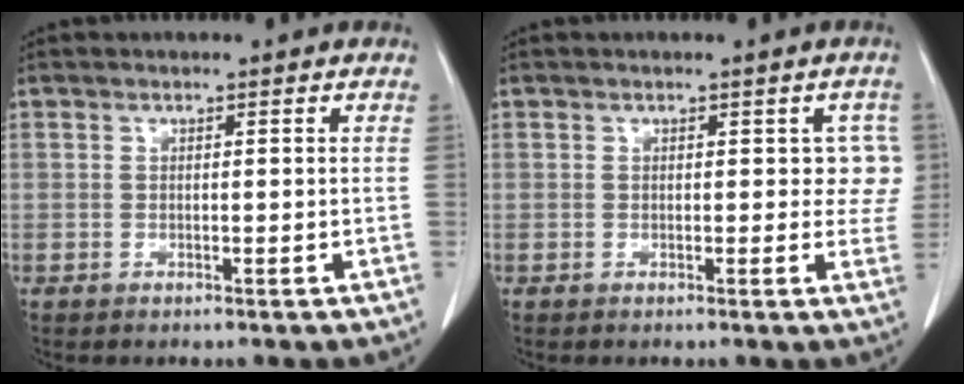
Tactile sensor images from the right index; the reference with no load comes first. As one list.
[{"total": 3.4, "force": [0.8, 2.3, 2.4], "torque": [-0.003, 0.010, 0.003]}]